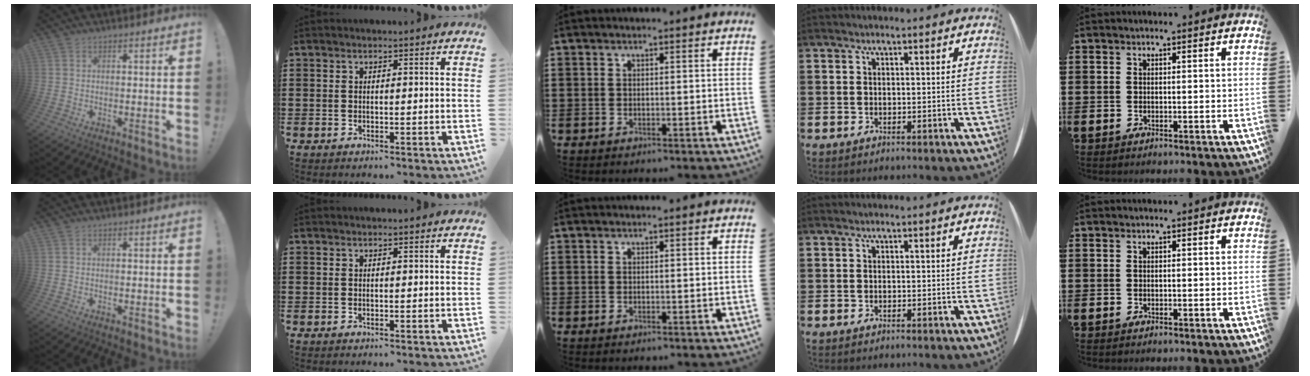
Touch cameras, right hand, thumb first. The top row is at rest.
{}